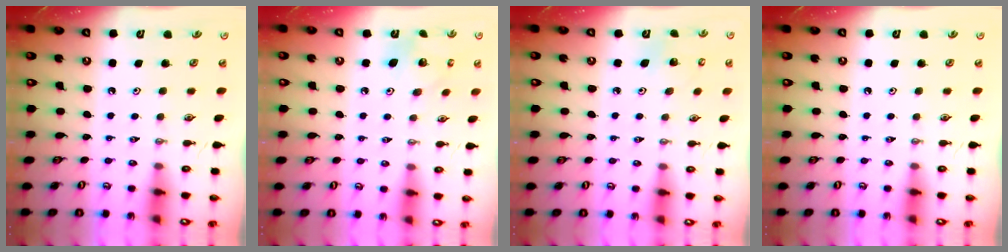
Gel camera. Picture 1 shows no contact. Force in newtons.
{"total": 6.8, "press": 6.8, "slide": 0.2}
{"total": 4.1, "press": 4.1, "slide": 0.2}
{"total": 0.0}